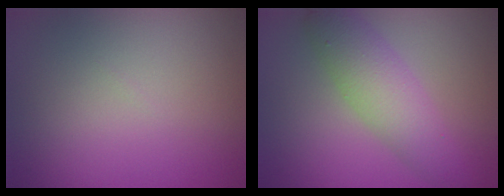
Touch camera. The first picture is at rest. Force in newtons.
{"total": 4.7, "press": 4.7, "slide": 0.1}